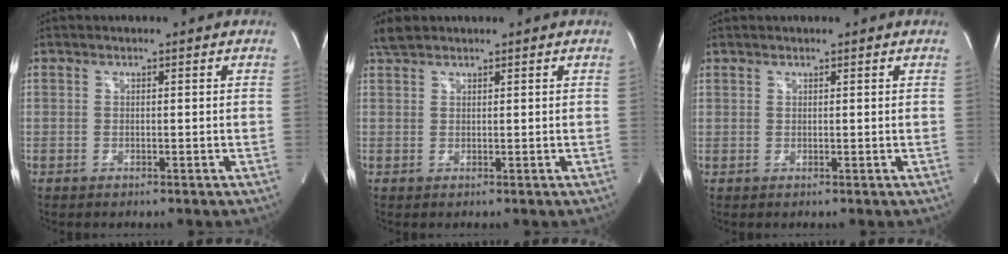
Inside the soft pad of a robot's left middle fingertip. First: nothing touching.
{"total": 2.2, "force": [2.1, 0.6, 0.6], "torque": [-0.019, 0.011, 0.042]}
{"total": 0.8, "force": [0.6, 0.5, 0.0], "torque": [0.002, 0.003, 0.008]}